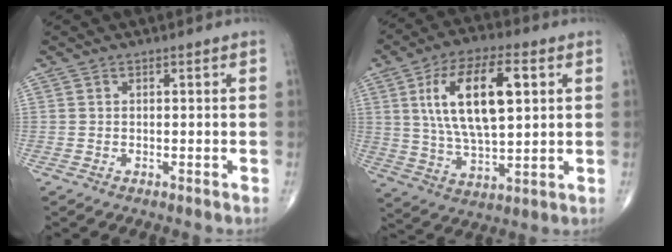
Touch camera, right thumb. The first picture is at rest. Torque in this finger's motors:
{"motor_torque": [0.39, 3.45, 1.68, 0.67, 0.47]}